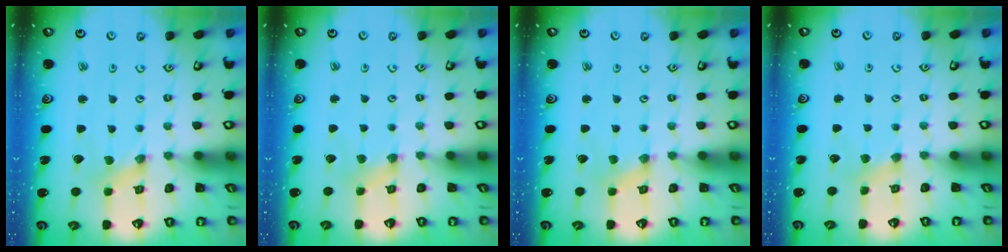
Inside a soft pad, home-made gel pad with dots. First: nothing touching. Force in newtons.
{"total": 3.8, "press": 3.8, "slide": 0.4}
{"total": 1.3, "press": 1.3, "slide": 0.3}
{"total": 2.9, "press": 2.8, "slide": 0.5}